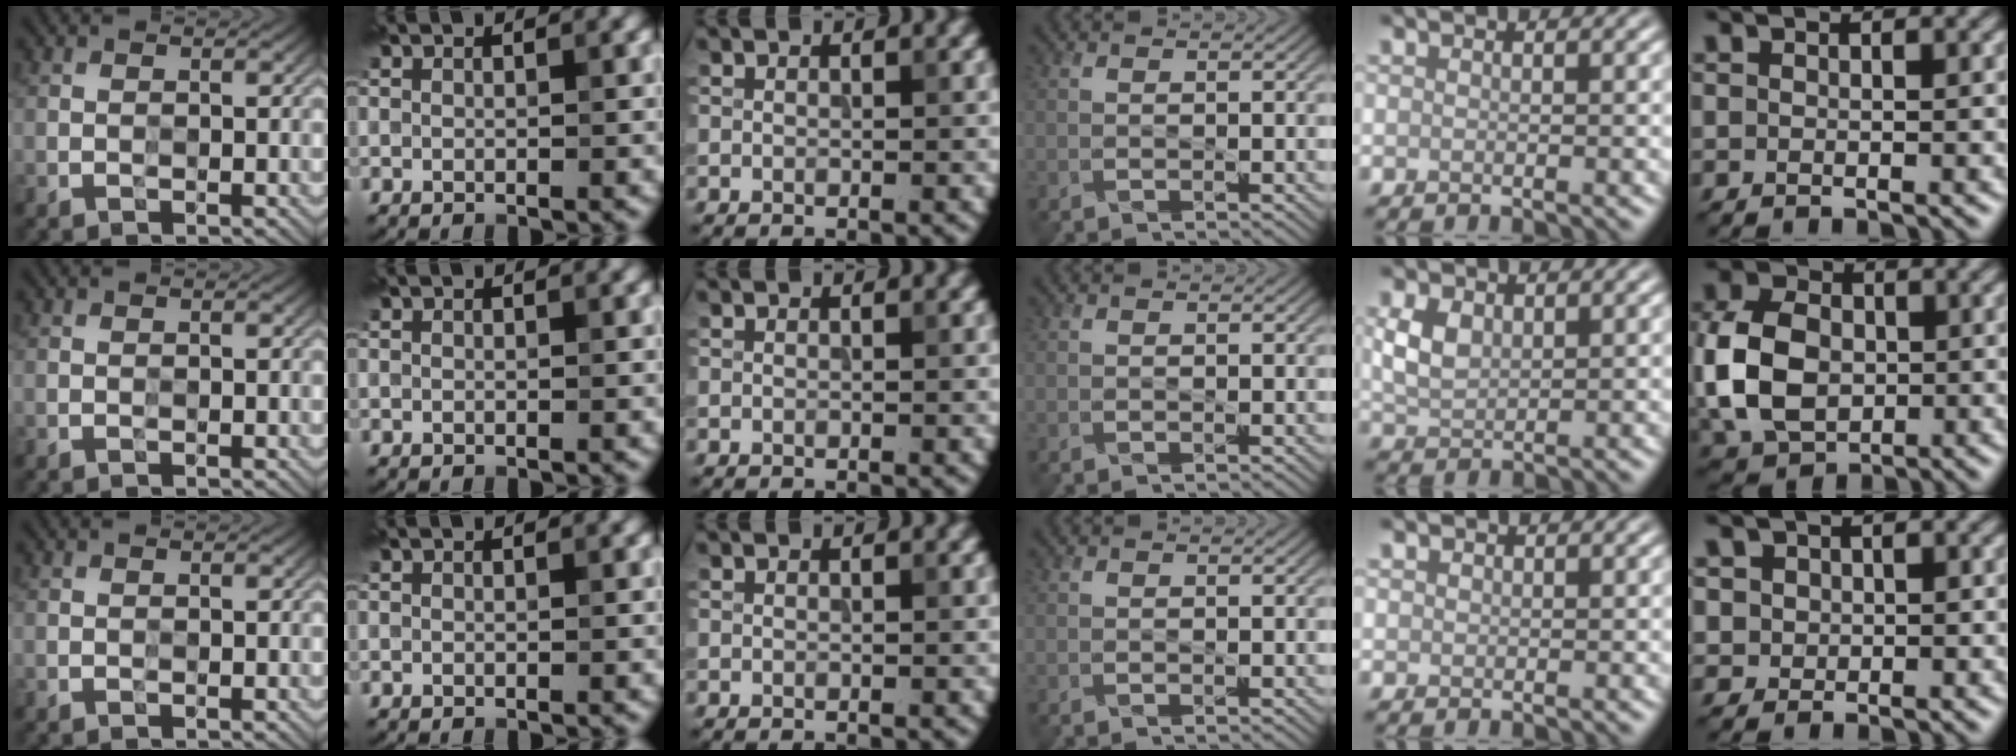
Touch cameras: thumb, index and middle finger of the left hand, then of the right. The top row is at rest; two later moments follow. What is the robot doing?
{"motion": "press", "object": "button"}